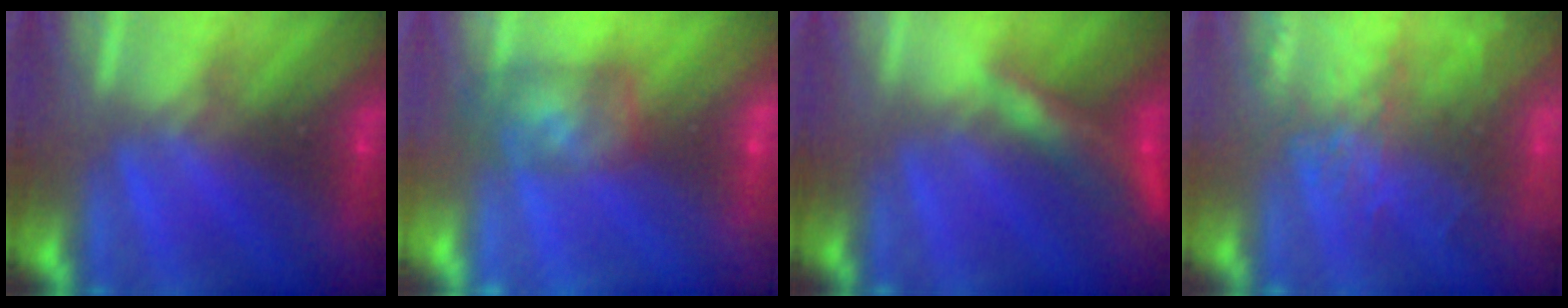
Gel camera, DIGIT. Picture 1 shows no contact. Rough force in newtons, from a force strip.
{"total": 5.9}
{"total": 9.1}
{"total": 9.6}